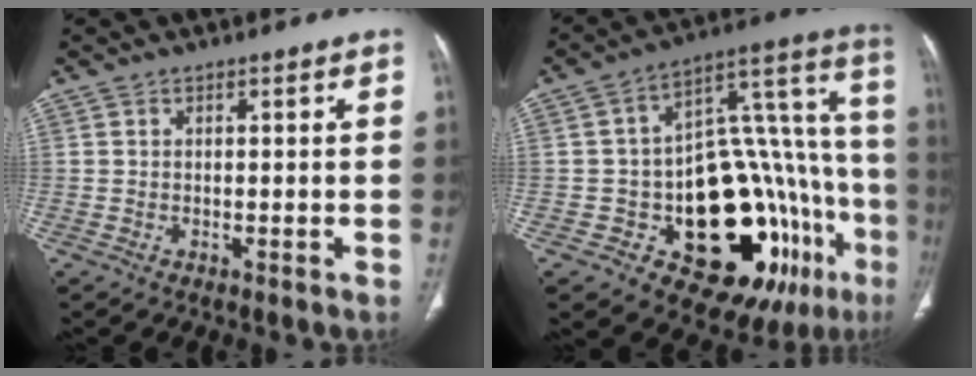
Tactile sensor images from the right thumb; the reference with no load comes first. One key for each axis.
{"total": 28.4, "fx": -10.7, "fy": 13.4, "fz": 22.6, "tx": -0.228, "ty": 0.088, "tz": -0.138}